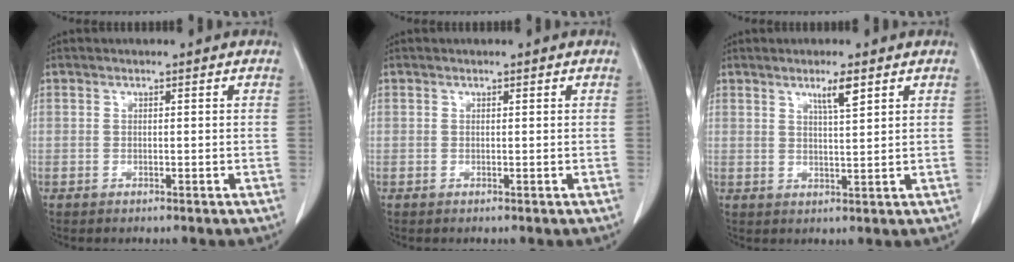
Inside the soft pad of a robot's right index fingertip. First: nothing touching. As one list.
[{"total": 0.0}, {"total": 3.4, "force": [2.1, 0.1, 2.7], "torque": [-0.051, -0.004, 0.038]}]